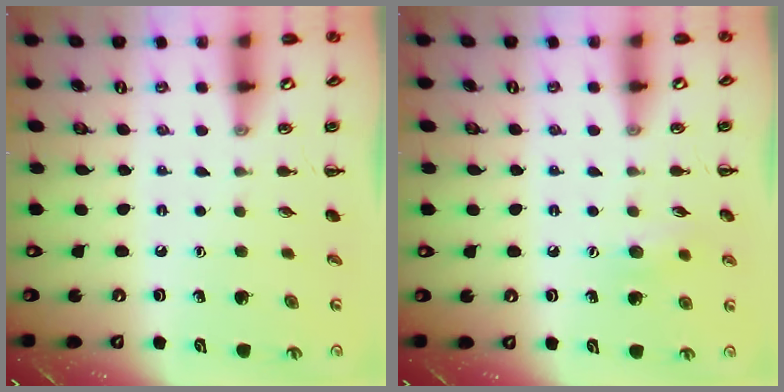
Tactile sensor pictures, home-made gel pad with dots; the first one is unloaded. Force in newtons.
{"total": 5.5, "press": 5.4, "slide": 1.1}